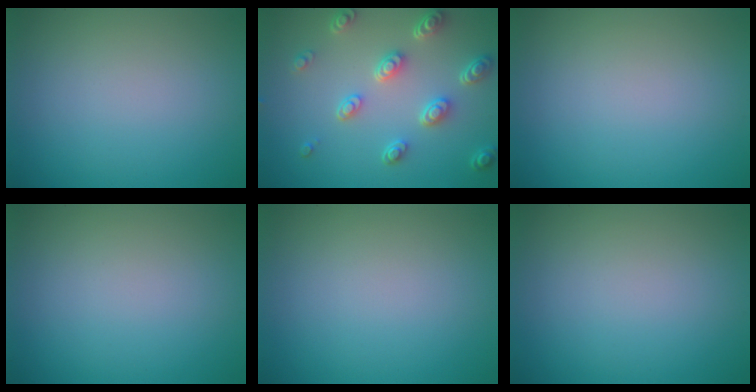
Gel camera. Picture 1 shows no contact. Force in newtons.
{"total": 4.7, "press": 3.8, "slide": 2.9}
{"total": 0.0}
{"total": 0.0}
{"total": 0.0}
{"total": 0.0}